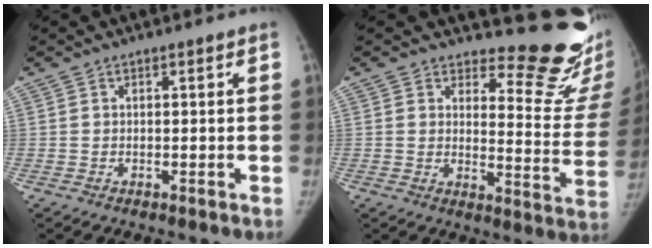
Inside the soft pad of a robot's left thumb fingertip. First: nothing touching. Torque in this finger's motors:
{"motor_torque": [2.22, 0.84, 0.69, -0.81, 0.03]}